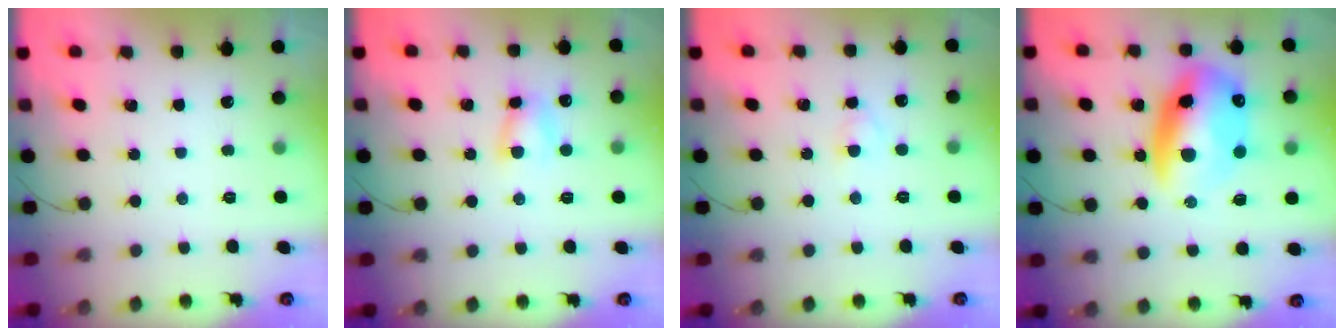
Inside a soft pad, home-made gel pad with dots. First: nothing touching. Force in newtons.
{"total": 5.2, "press": 5.2, "slide": 0.7}
{"total": 2.6, "press": 2.4, "slide": 1.1}
{"total": 16.0, "press": 15.6, "slide": 3.5}